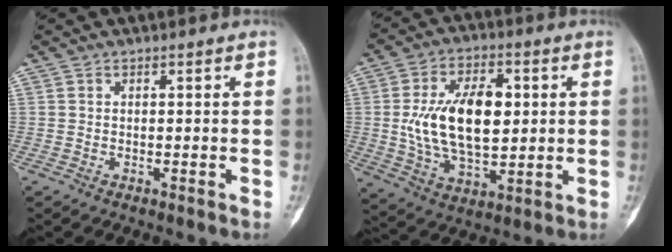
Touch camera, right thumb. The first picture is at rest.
{"total": 17.1, "force": [1.6, 9.6, 14.0], "torque": [-0.226, -0.002, 0.036]}